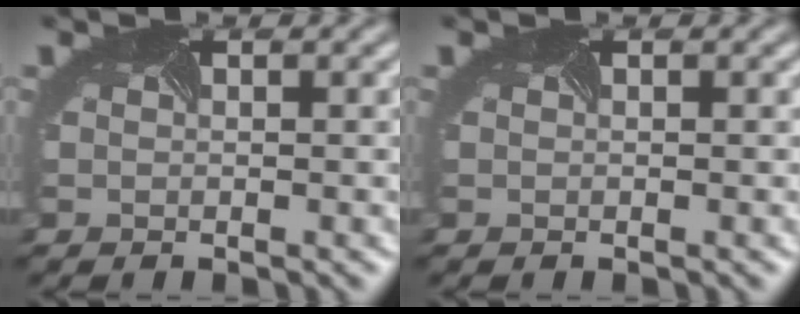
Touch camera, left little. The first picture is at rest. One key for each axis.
{"total": 0.0}